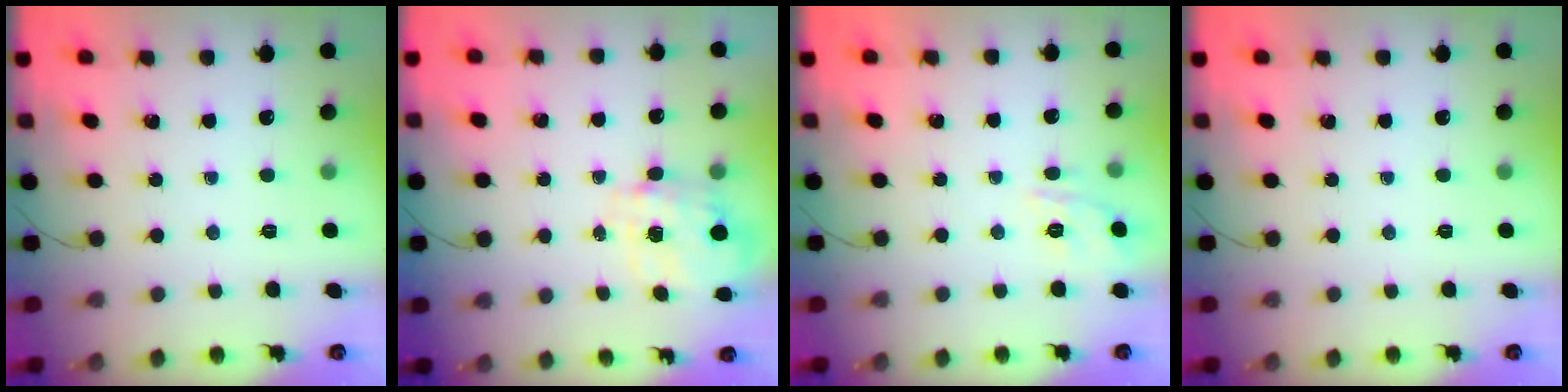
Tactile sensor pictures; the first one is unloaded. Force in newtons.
{"total": 3.6, "press": 3.5, "slide": 1.0}
{"total": 10.5, "press": 10.5, "slide": 1.2}
{"total": 0.0}